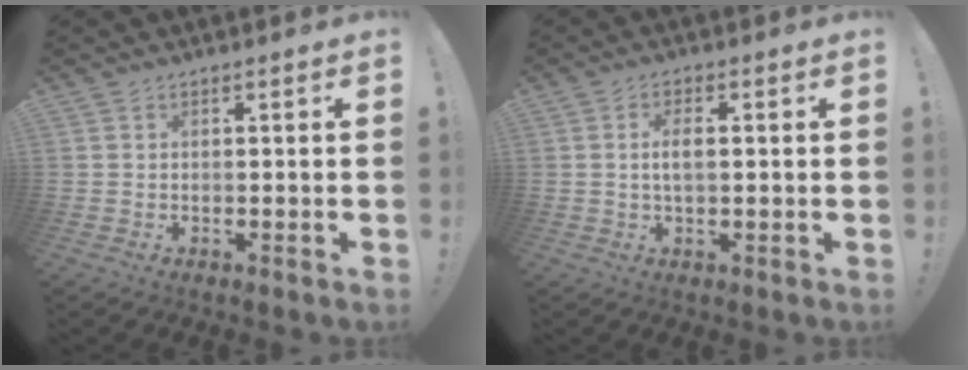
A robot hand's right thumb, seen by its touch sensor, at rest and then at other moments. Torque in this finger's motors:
{"motor_torque": [-0.37, 0.02, -0.01, 0.17, 0.11]}